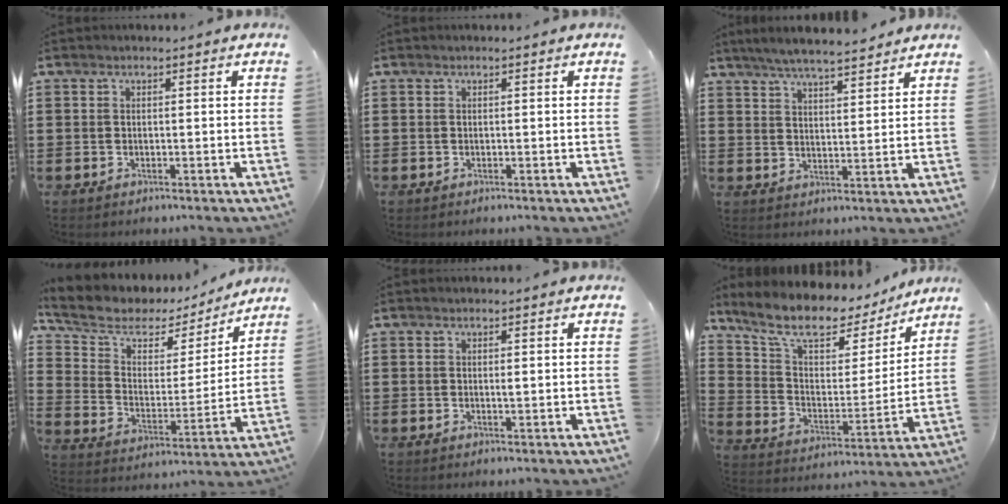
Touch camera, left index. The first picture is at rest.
{"total": 0.0}
{"total": 5.4, "force": [5.1, 0.4, 1.8], "torque": [-0.051, -0.015, 0.093]}
{"total": 6.6, "force": [5.1, 3.7, 2.2], "torque": [-0.079, -0.027, 0.086]}
{"total": 0.7, "force": [0.2, 0.1, 0.7], "torque": [-0.015, -0.001, 0.004]}
{"total": 9.3, "force": [7.7, 3.3, 4.0], "torque": [-0.110, -0.048, 0.130]}